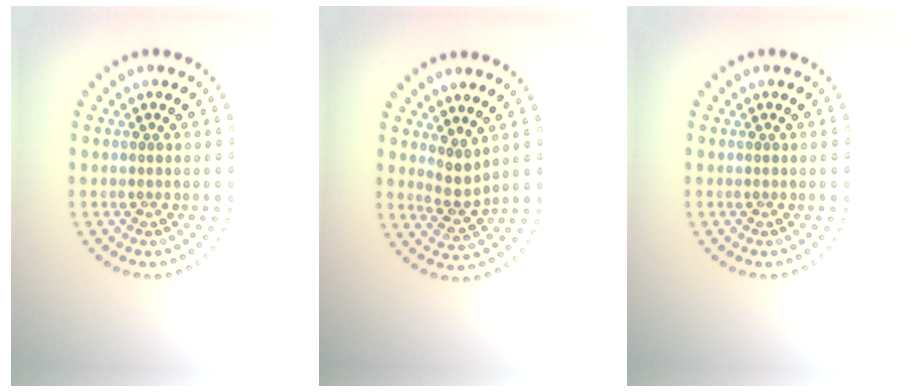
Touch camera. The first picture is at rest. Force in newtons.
{"total": 2.2, "press": 1.6, "slide": 1.4}
{"total": 0.0}